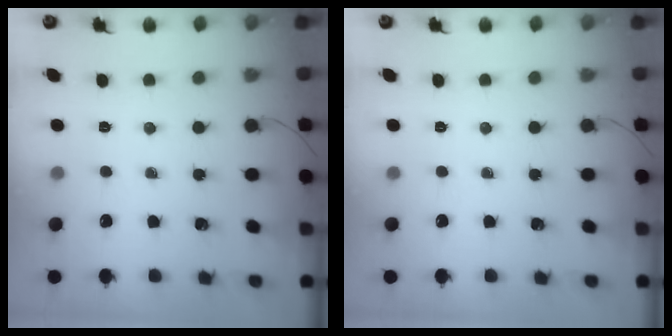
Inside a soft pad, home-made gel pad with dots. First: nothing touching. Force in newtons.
{"total": 0.0}